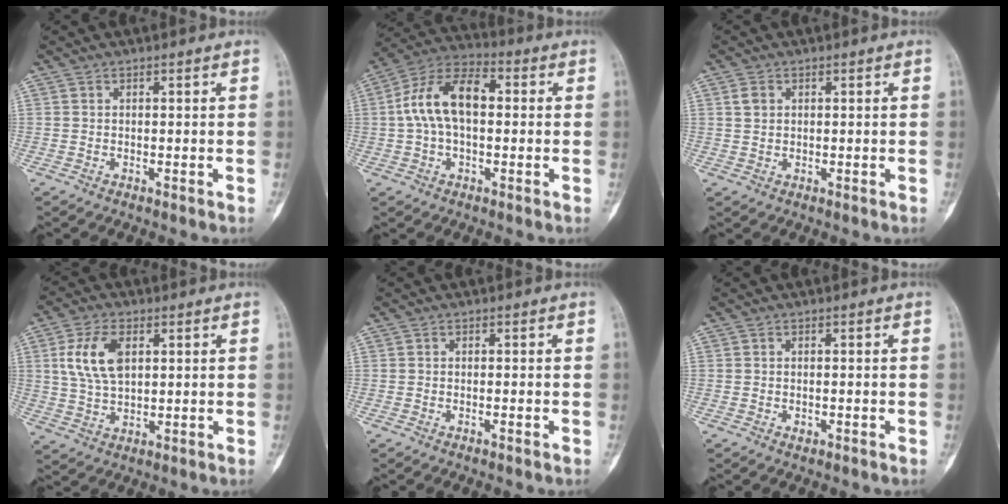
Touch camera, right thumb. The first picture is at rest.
{"total": 12.9, "force": [0.9, 7.3, 10.6], "torque": [-0.197, 0.039, 0.007]}
{"total": 2.1, "force": [0.8, 1.6, 1.2], "torque": [-0.018, 0.003, 0.018]}
{"total": 9.3, "force": [2.7, 5.2, 7.2], "torque": [-0.138, 0.000, 0.054]}
{"total": 0.6, "force": [-0.3, 0.0, 0.5], "torque": [-0.010, 0.003, -0.002]}
{"total": 1.0, "force": [-0.4, 0.6, 0.7], "torque": [-0.007, 0.003, -0.004]}